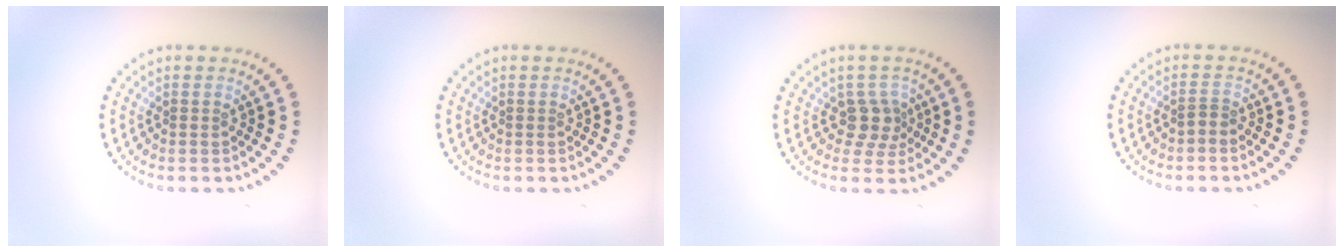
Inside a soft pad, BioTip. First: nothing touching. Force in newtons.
{"total": 0.0}
{"total": 2.7, "press": 2.1, "slide": 1.7}
{"total": 0.8, "press": 0.4, "slide": 0.6}